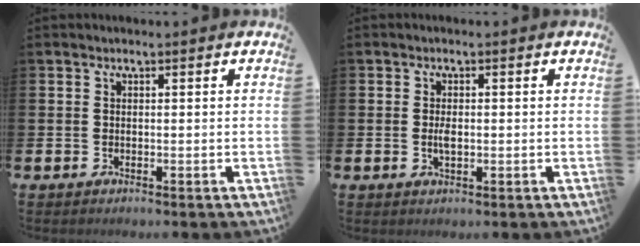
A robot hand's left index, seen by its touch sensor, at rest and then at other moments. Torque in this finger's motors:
{"motor_torque": [0.01, 0.08, 0.02, 0.02]}